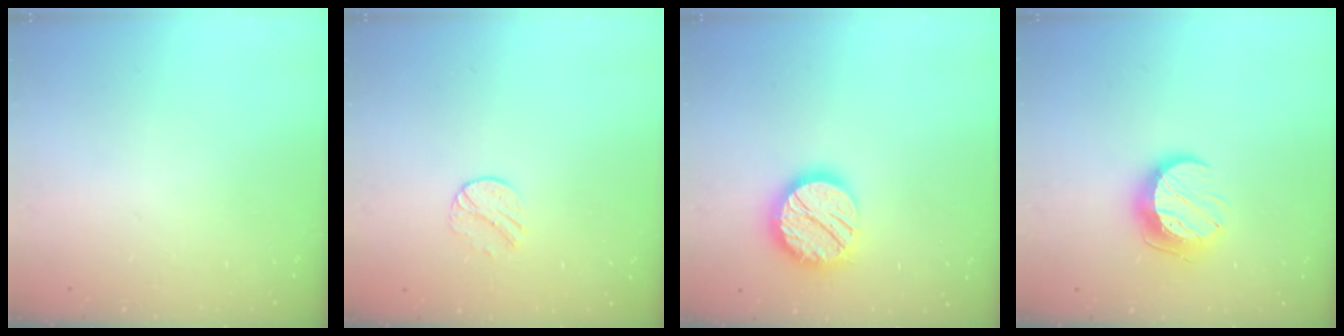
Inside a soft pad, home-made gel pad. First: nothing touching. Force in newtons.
{"total": 6.0, "press": 6.0, "slide": 0.7}
{"total": 16.4, "press": 16.4, "slide": 1.3}
{"total": 11.6, "press": 11.5, "slide": 1.0}